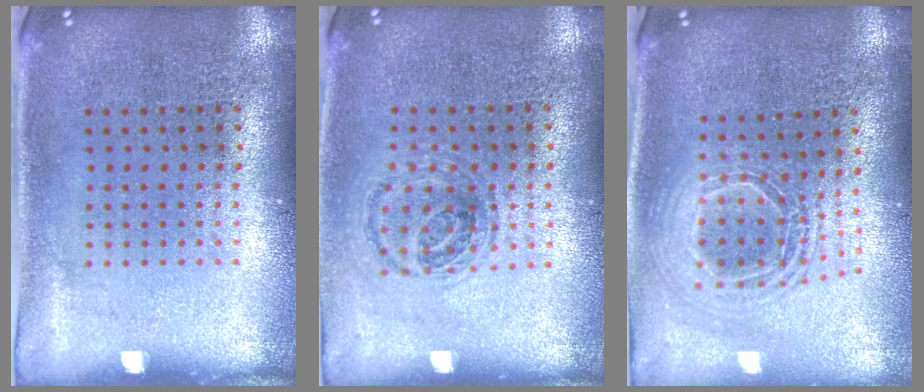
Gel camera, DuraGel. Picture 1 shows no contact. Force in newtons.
{"total": 0.9, "press": 0.9, "slide": 0.3}
{"total": 2.0, "press": 1.6, "slide": 1.2}